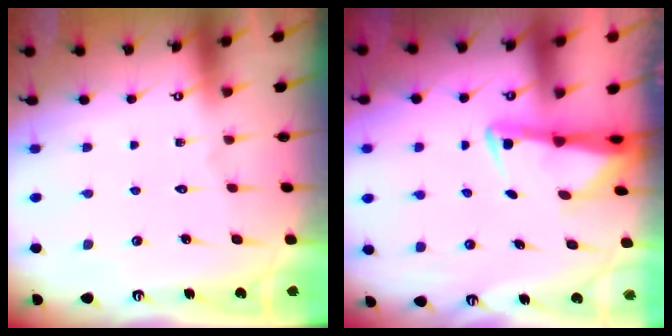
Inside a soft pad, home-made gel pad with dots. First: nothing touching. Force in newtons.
{"total": 2.9, "press": 2.9, "slide": 0.6}